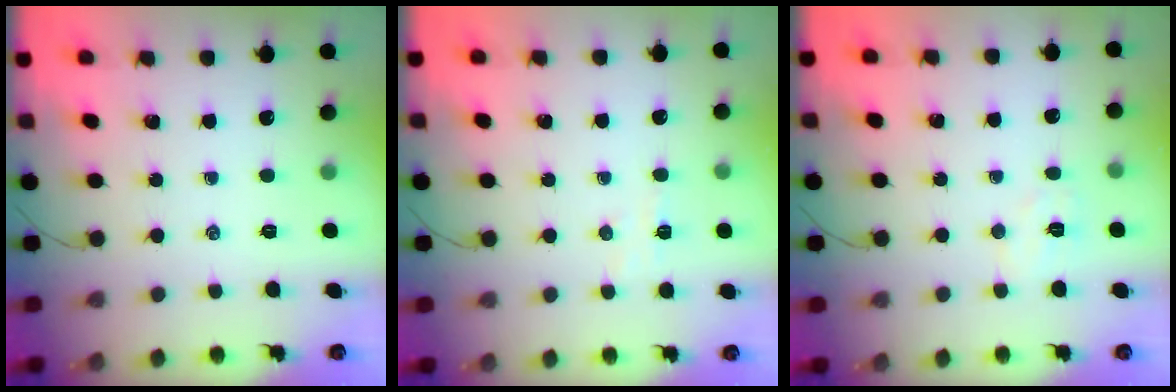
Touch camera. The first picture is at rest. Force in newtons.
{"total": 3.8, "press": 3.6, "slide": 1.1}
{"total": 4.2, "press": 4.1, "slide": 0.9}